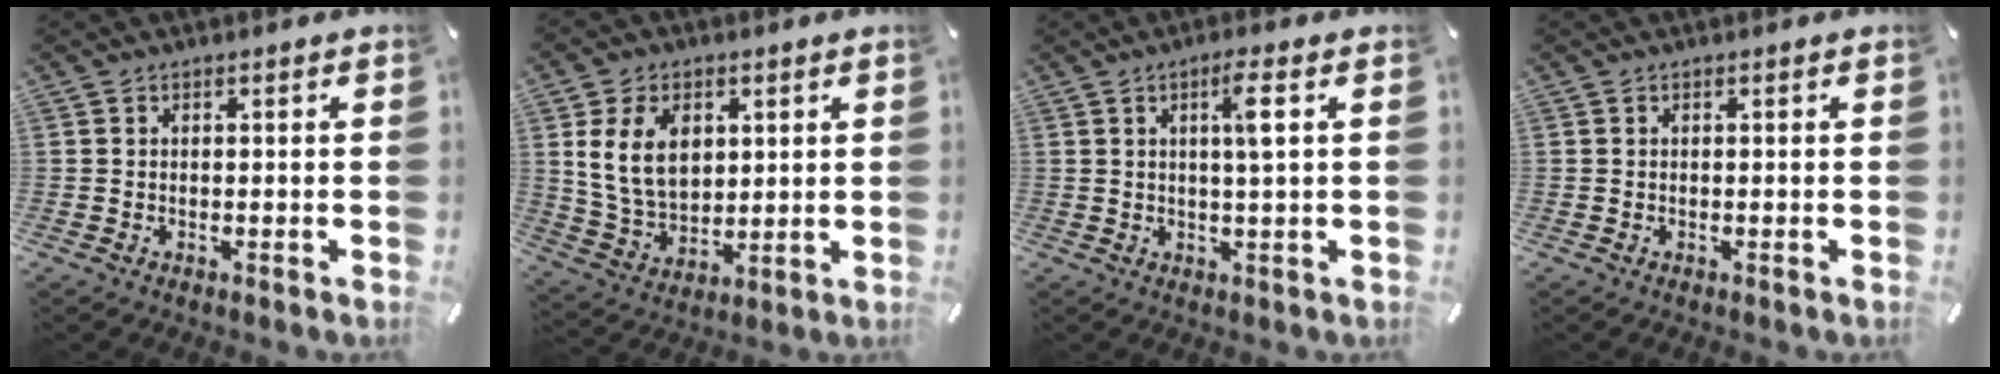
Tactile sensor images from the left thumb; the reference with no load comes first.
{"total": 11.5, "force": [3.2, 8.5, 7.1], "torque": [-0.148, -0.004, 0.055]}
{"total": 5.1, "force": [1.3, 0.3, 4.9], "torque": [-0.090, -0.005, 0.016]}
{"total": 0.0}